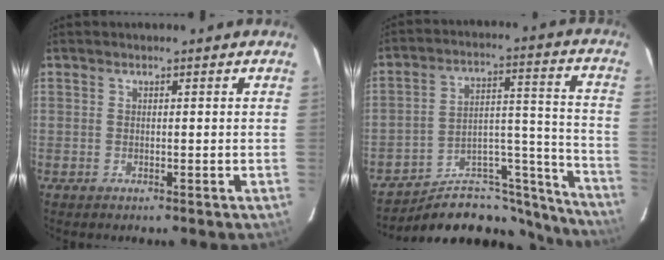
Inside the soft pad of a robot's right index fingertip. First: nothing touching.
{"total": 21.0, "force": [-19.2, 6.7, 5.2], "torque": [-0.056, 0.063, -0.270]}